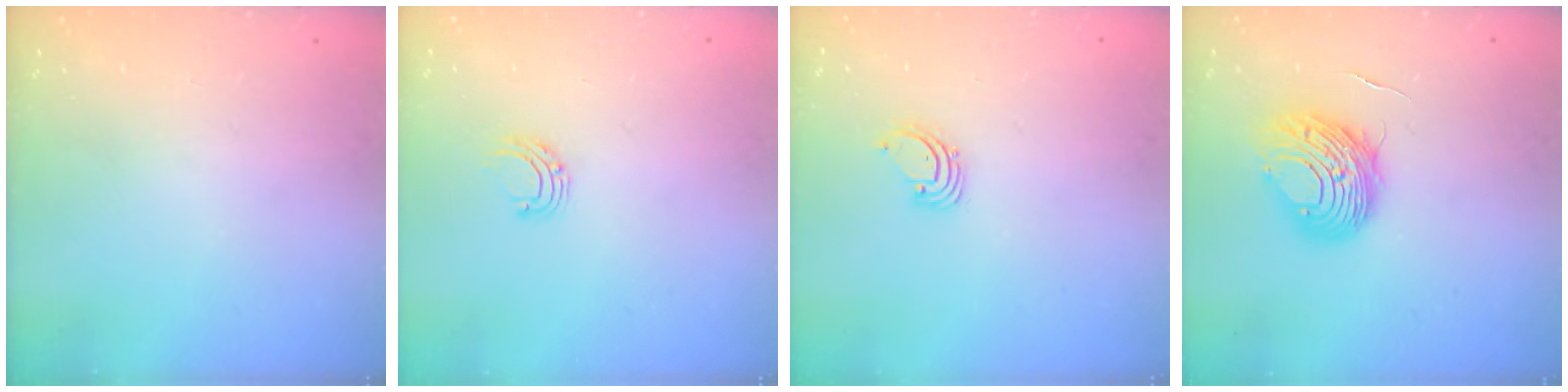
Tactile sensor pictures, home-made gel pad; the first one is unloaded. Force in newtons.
{"total": 5.1, "press": 5.1, "slide": 0.4}
{"total": 1.4, "press": 1.4, "slide": 0.1}
{"total": 9.5, "press": 9.5, "slide": 1.0}